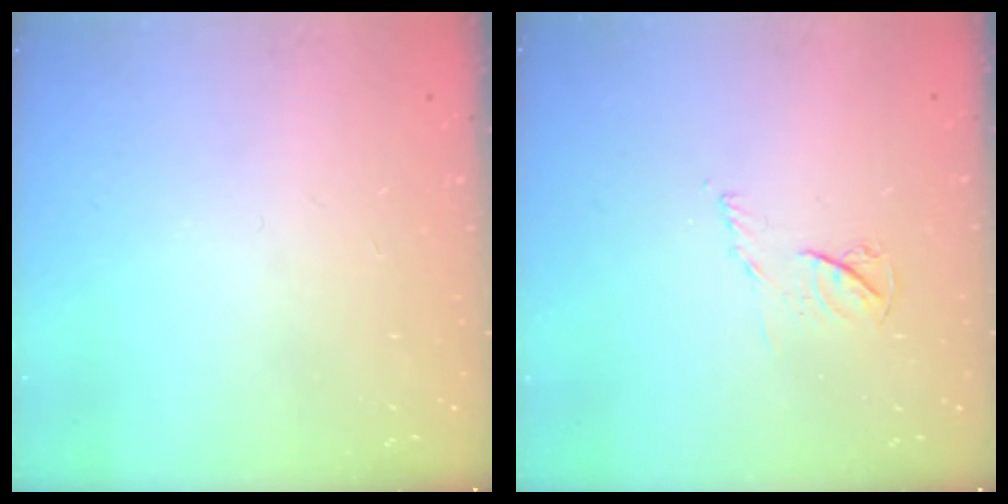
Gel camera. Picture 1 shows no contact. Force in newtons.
{"total": 5.4, "press": 5.3, "slide": 0.7}